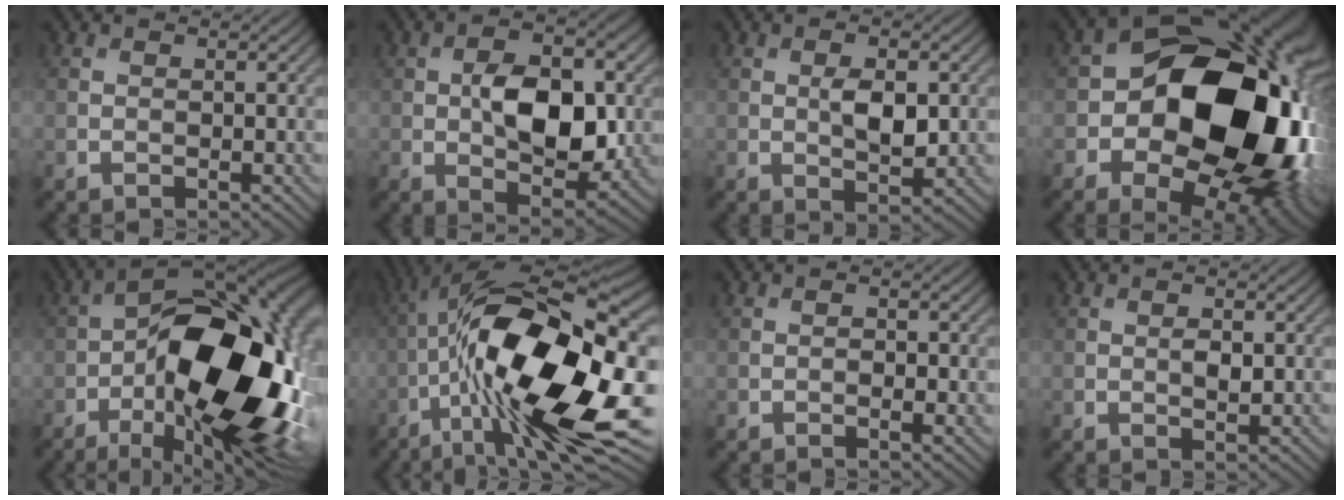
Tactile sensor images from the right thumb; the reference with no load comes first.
{"total": 9.9, "force": [0.4, 5.5, 8.2], "torque": [-0.139, -0.006, 0.007]}
{"total": 4.5, "force": [0.4, 2.1, 4.0], "torque": [-0.074, -0.004, 0.010]}
{"total": 22.1, "force": [-1.4, 15.2, 15.9], "torque": [-0.248, -0.035, 0.007]}
{"total": 22.6, "force": [-4.8, 10.2, 19.6], "torque": [-0.296, -0.006, -0.086]}
{"total": 20.7, "force": [-3.6, 7.5, 18.9], "torque": [-0.345, 0.007, -0.063]}
{"total": 1.4, "force": [-0.2, 0.5, 1.3], "torque": [-0.018, -0.001, -0.004]}
{"total": 1.7, "force": [0.2, 0.8, 1.5], "torque": [-0.026, -0.003, 0.004]}